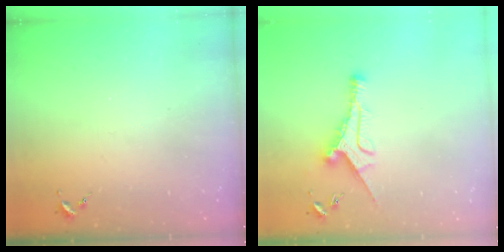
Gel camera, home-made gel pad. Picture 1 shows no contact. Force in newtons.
{"total": 10.4, "press": 10.3, "slide": 0.4}